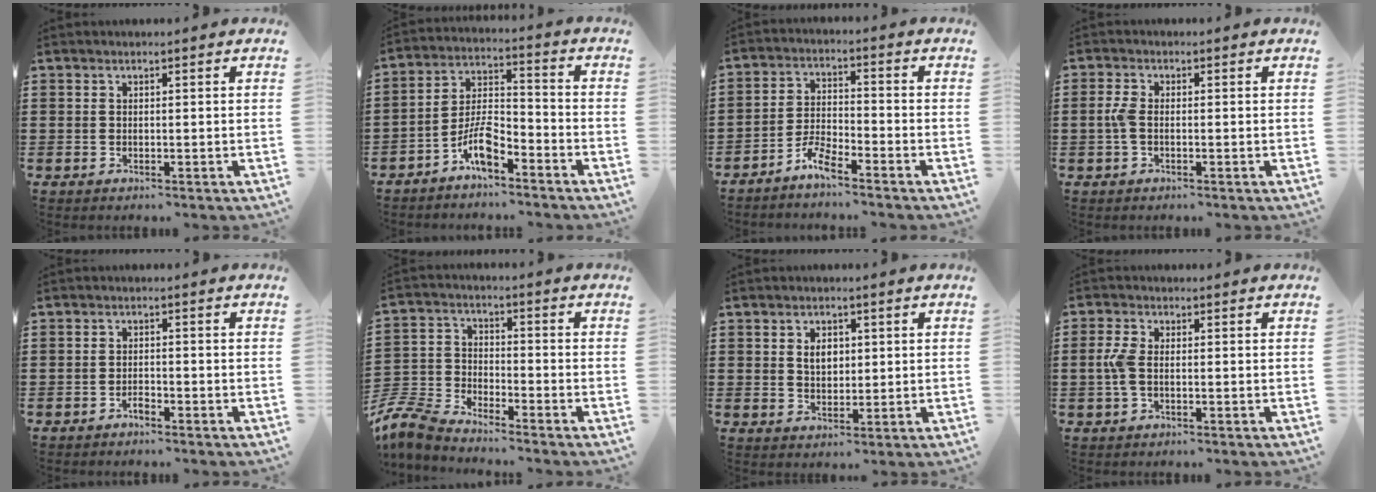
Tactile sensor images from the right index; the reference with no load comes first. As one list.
[{"total": 7.1, "force": [-4.9, 2.2, 4.5], "torque": [-0.103, 0.004, -0.097]}, {"total": 4.1, "force": [-3.5, 0.6, 1.9], "torque": [-0.051, 0.003, -0.073]}, {"total": 2.7, "force": [-0.4, 1.1, 2.4], "torque": [-0.067, -0.006, -0.016]}, {"total": 1.5, "force": [-1.3, 0.4, 0.5], "torque": [-0.014, 0.001, -0.026]}, {"total": 6.9, "force": [-6.6, 1.2, 1.7], "torque": [-0.066, -0.001, -0.139]}, {"total": 3.2, "force": [0.6, 2.1, 2.3], "torque": [-0.043, 0.006, 0.008]}, {"total": 3.7, "force": [-0.4, 1.7, 3.2], "torque": [-0.088, -0.006, -0.017]}]